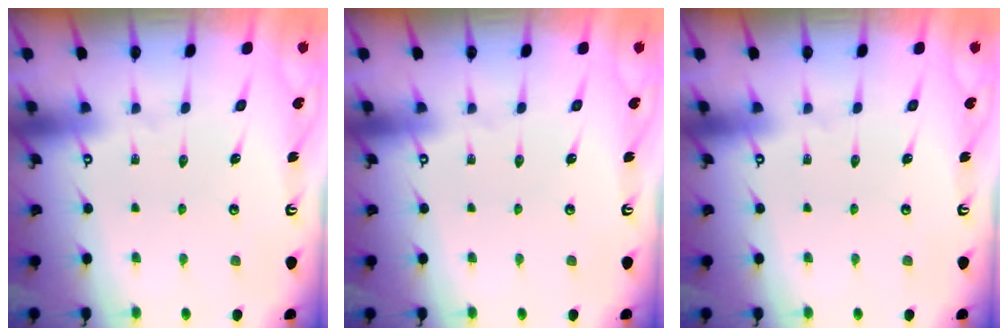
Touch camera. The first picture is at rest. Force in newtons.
{"total": 0.0}
{"total": 0.0}